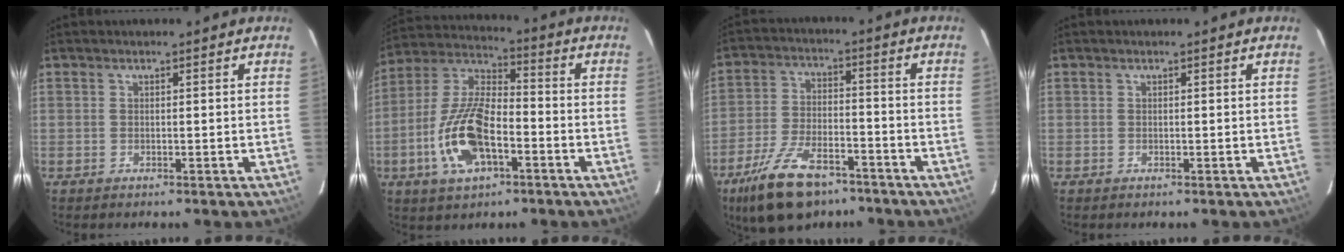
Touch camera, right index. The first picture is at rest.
{"total": 15.2, "force": [-5.3, 7.0, 12.4], "torque": [-0.264, 0.004, -0.098]}
{"total": 14.7, "force": [-10.0, 6.5, 8.5], "torque": [-0.188, -0.018, -0.175]}
{"total": 0.0}